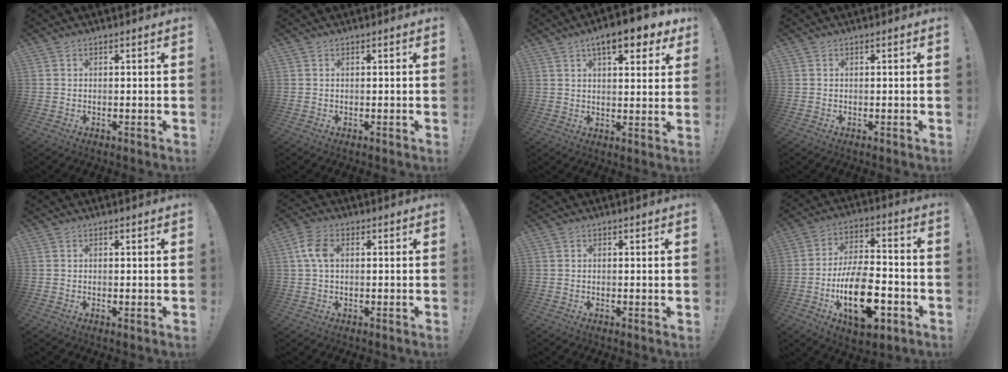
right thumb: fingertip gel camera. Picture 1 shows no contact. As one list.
[{"total": 0.0}, {"total": 9.6, "force": [5.8, 2.9, 7.1], "torque": [-0.095, -0.029, 0.095]}, {"total": 0.0}, {"total": 0.6, "force": [0.2, 0.0, 0.5], "torque": [-0.004, -0.003, 0.003]}, {"total": 6.5, "force": [1.1, 4.0, 5.0], "torque": [-0.101, 0.006, 0.020]}, {"total": 0.6, "force": [0.2, -0.2, 0.5], "torque": [-0.004, -0.003, 0.003]}, {"total": 20.9, "force": [-7.5, 10.6, 16.4], "torque": [-0.286, 0.037, -0.116]}]